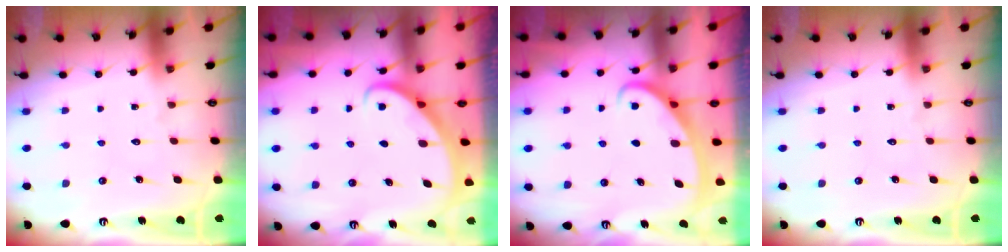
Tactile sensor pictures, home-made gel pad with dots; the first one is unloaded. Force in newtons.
{"total": 2.9, "press": 2.9, "slide": 0.2}
{"total": 2.7, "press": 2.7, "slide": 0.3}
{"total": 0.0}